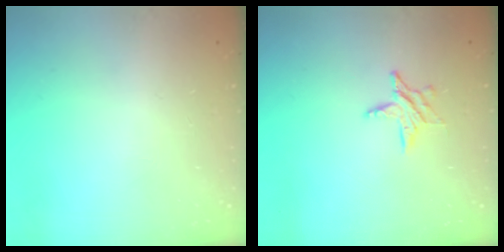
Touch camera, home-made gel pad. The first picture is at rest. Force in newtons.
{"total": 6.6, "press": 6.6, "slide": 0.4}